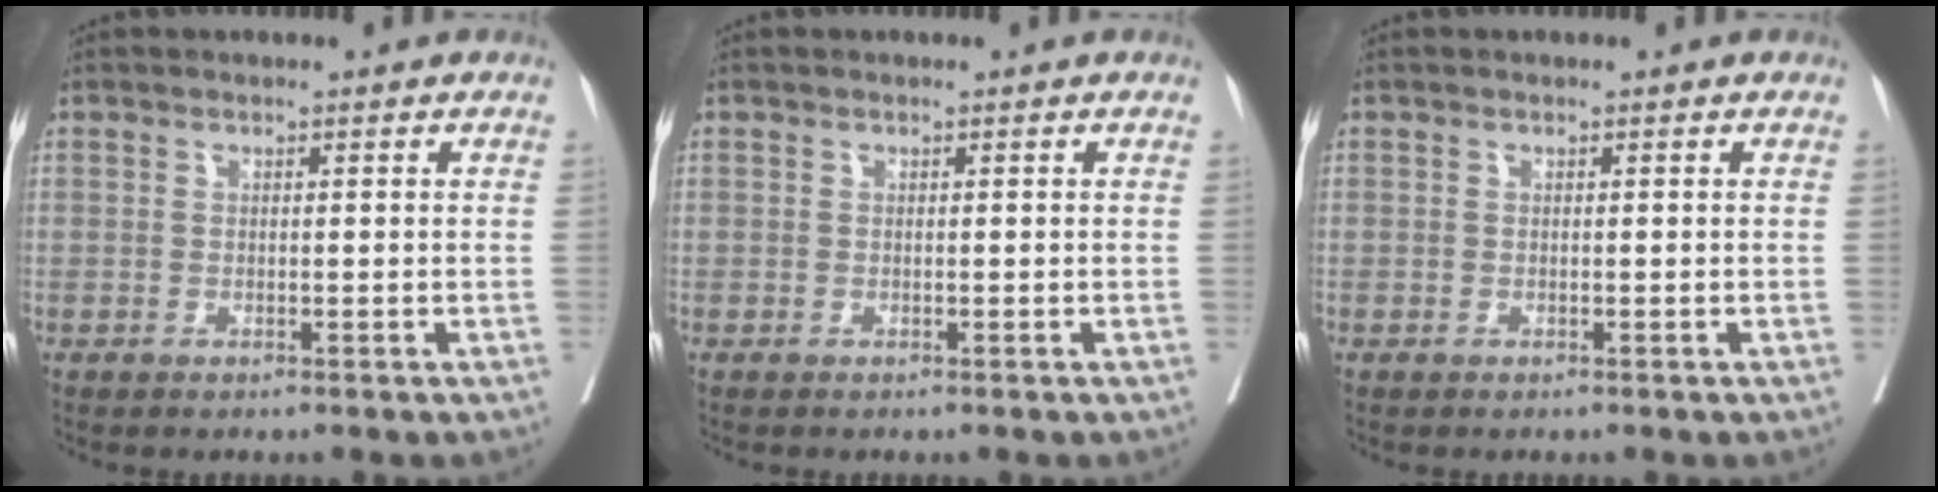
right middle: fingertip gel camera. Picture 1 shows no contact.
{"total": 0.0}
{"total": 0.0}